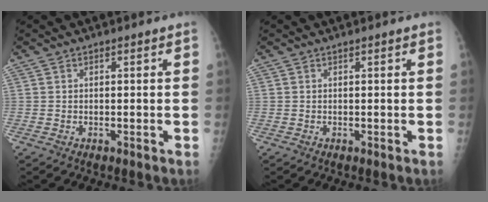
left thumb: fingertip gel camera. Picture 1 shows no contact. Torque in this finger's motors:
{"motor_torque": [-0.19, -0.02, -0.46, -0.06, 0.02]}